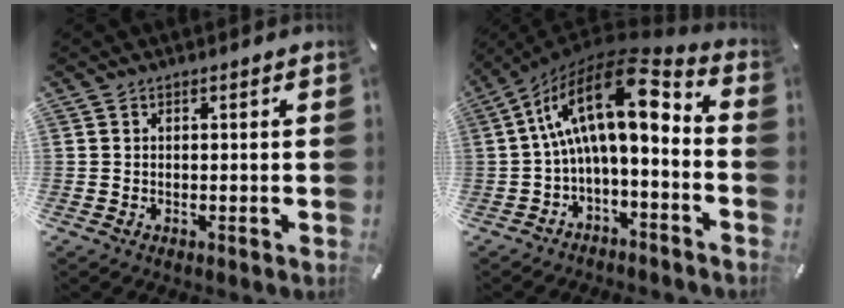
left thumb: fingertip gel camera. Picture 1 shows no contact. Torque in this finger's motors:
{"motor_torque": [1.40, 3.61, 1.15, 0.44, 0.33]}